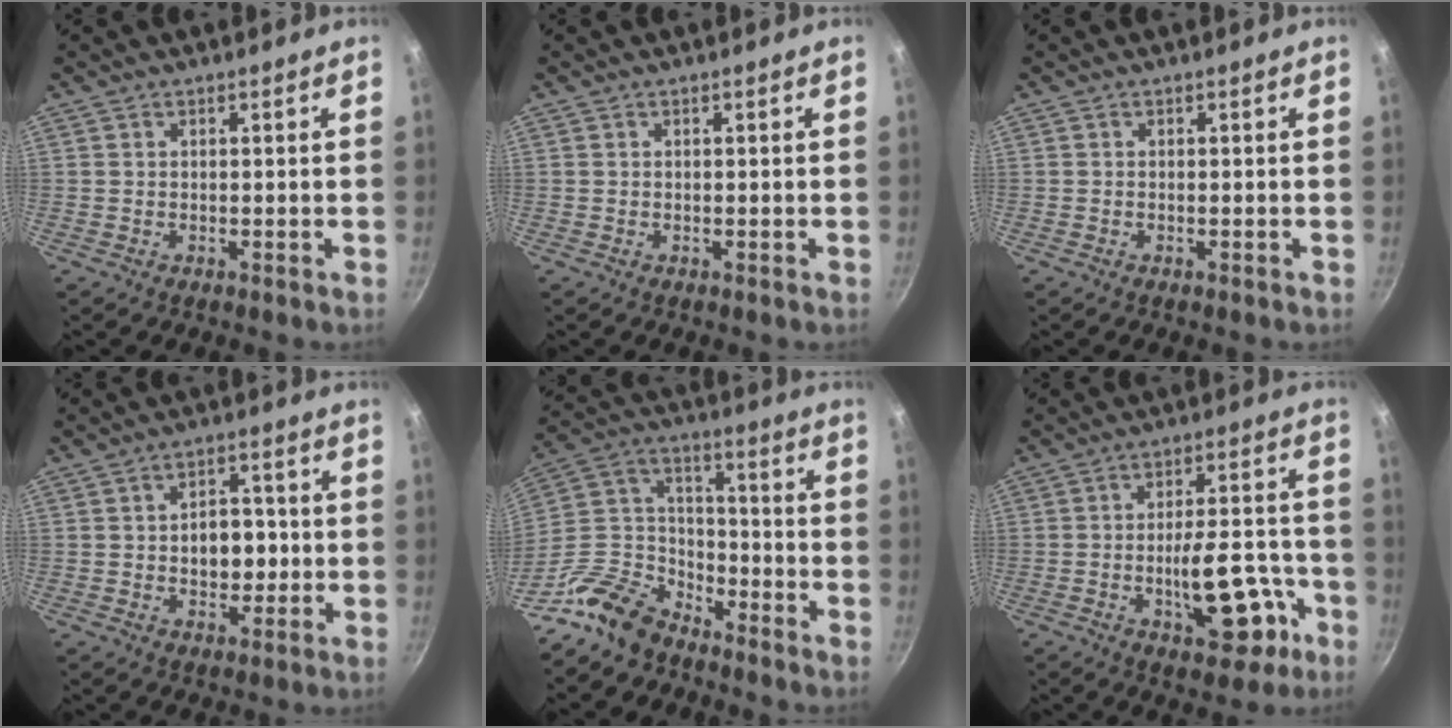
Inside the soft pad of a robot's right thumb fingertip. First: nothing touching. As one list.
[{"total": 0.0}, {"total": 0.0}, {"total": 7.5, "force": [-0.3, 5.1, 5.5], "torque": [-0.050, 0.008, -0.007]}, {"total": 14.0, "force": [-10.6, 7.7, 5.1], "torque": [-0.076, 0.095, -0.216]}, {"total": 14.2, "force": [-5.5, 6.4, 11.4], "torque": [-0.128, 0.047, -0.066]}]